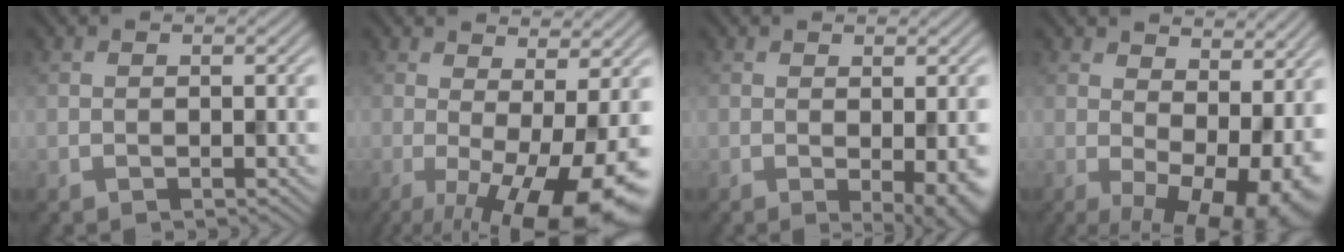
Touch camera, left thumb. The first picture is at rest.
{"total": 14.0, "force": [-3.6, 4.3, 12.8], "torque": [-0.181, -0.010, -0.041]}
{"total": 4.7, "force": [-0.8, 1.1, 4.5], "torque": [-0.061, -0.011, -0.006]}
{"total": 13.1, "force": [0.6, 7.1, 11.1], "torque": [-0.149, -0.025, 0.048]}